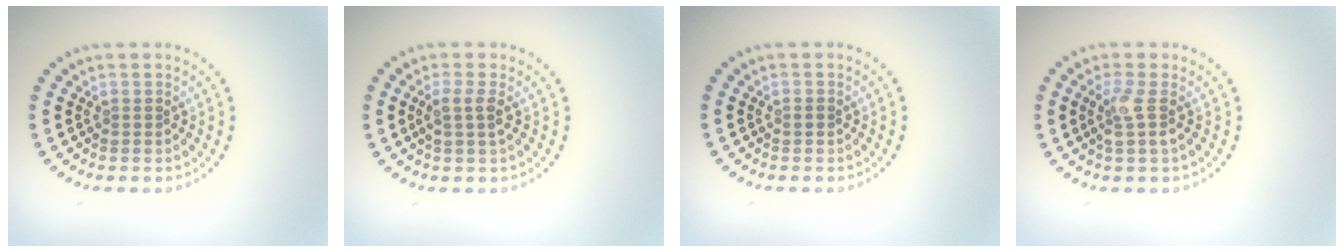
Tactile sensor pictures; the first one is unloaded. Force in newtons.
{"total": 1.8, "press": 1.5, "slide": 0.9}
{"total": 0.5, "press": 0.5, "slide": 0.1}
{"total": 1.8, "press": 1.5, "slide": 1.1}